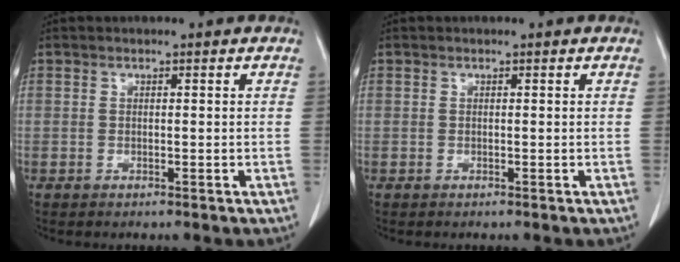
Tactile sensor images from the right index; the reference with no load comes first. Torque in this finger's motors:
{"motor_torque": [0.00, 0.00, 0.00, 0.00]}